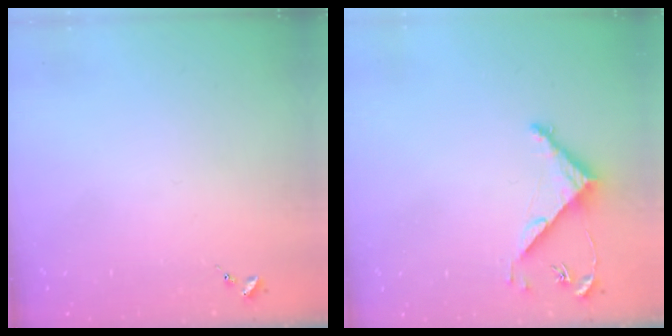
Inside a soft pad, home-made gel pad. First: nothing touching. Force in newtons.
{"total": 4.8, "press": 4.8, "slide": 0.3}